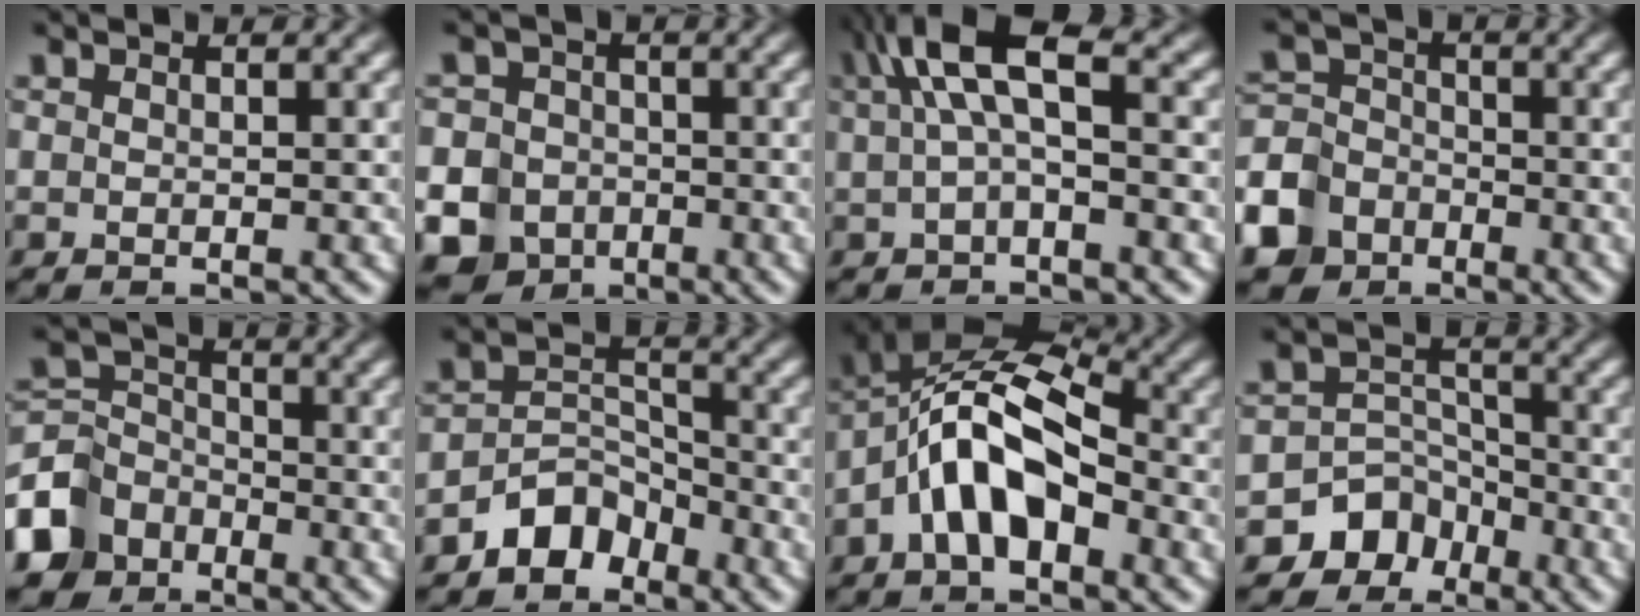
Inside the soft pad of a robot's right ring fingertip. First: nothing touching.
{"total": 13.1, "force": [-4.8, 11.6, 3.5], "torque": [-0.065, -0.053, -0.080]}
{"total": 5.9, "force": [1.9, 2.6, 4.9], "torque": [-0.089, 0.010, 0.032]}
{"total": 7.8, "force": [-3.4, 6.5, 2.6], "torque": [-0.050, -0.039, -0.045]}
{"total": 6.9, "force": [-2.8, 5.8, 2.5], "torque": [-0.044, -0.032, -0.039]}
{"total": 5.3, "force": [-3.7, 3.3, 1.9], "torque": [-0.012, -0.011, -0.062]}
{"total": 11.3, "force": [0.3, 8.2, 7.8], "torque": [-0.137, 0.000, -0.003]}
{"total": 8.1, "force": [-4.4, 6.4, 2.4], "torque": [-0.032, -0.020, -0.076]}